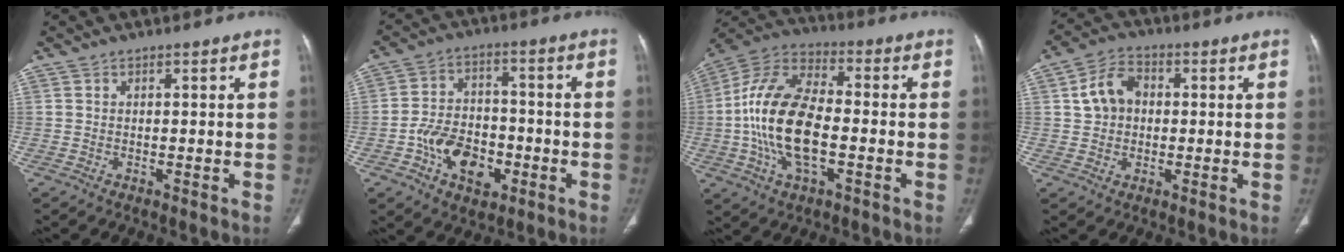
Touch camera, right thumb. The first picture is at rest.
{"total": 11.8, "force": [-4.3, 7.9, 7.7], "torque": [-0.104, 0.027, -0.071]}
{"total": 18.3, "force": [-2.7, 9.1, 15.7], "torque": [-0.310, 0.025, -0.053]}
{"total": 7.3, "force": [0.9, 5.7, 4.5], "torque": [-0.069, 0.015, 0.010]}